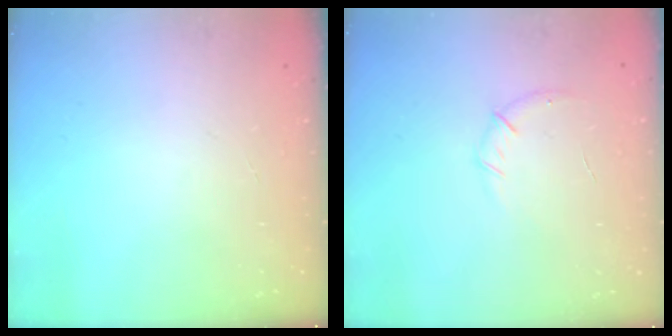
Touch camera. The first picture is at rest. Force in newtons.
{"total": 6.8, "press": 6.6, "slide": 1.9}